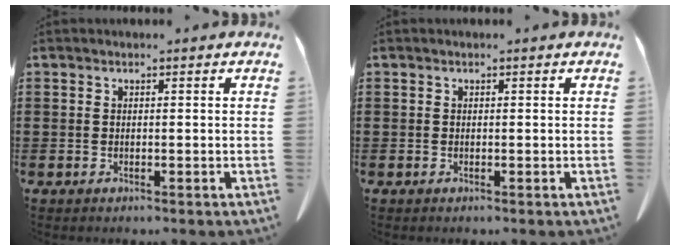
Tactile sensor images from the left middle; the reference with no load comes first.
{"total": 0.0}